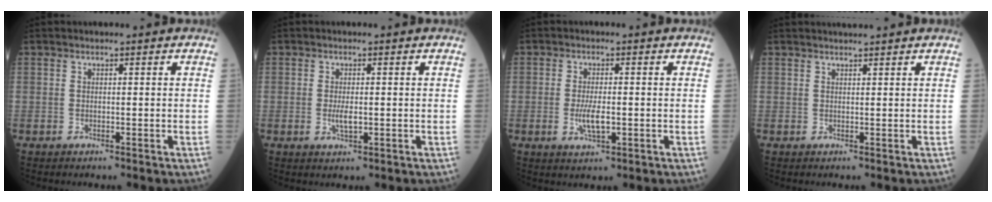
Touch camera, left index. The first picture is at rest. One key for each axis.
{"total": 2.3, "fx": -0.4, "fy": 0.7, "fz": 2.2, "tx": -0.046, "ty": -0.003, "tz": -0.003}
{"total": 3.9, "fx": -0.9, "fy": 1.1, "fz": 3.6, "tx": -0.078, "ty": -0.005, "tz": -0.013}
{"total": 3.1, "fx": 2.9, "fy": -0.2, "fz": 1.1, "tx": -0.013, "ty": 0.019, "tz": 0.041}